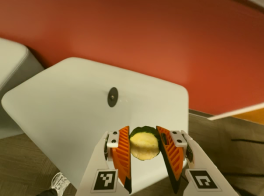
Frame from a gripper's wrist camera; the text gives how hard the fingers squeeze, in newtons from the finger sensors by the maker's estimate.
{"total": 11.7, "left": 12.2, "right": 11.1}